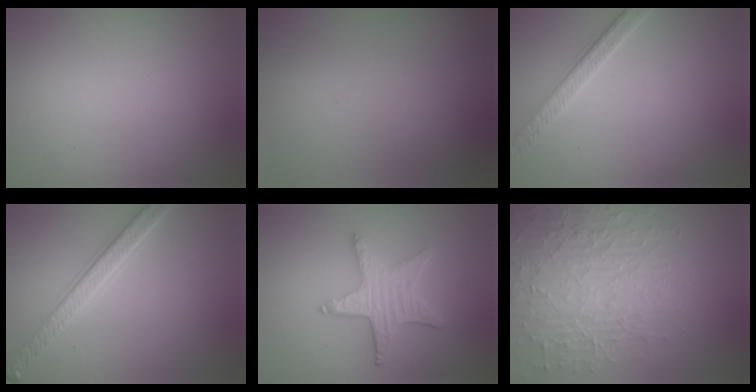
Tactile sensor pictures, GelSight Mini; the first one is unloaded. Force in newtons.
{"total": 0.0}
{"total": 2.7, "press": 2.7, "slide": 0.1}
{"total": 4.2, "press": 3.6, "slide": 2.3}
{"total": 4.2, "press": 3.7, "slide": 2.1}
{"total": 6.5, "press": 5.1, "slide": 4.0}